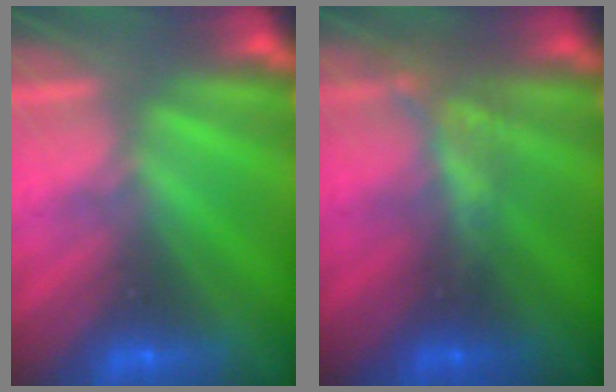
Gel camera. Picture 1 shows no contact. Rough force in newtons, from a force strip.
{"total": 2.1}